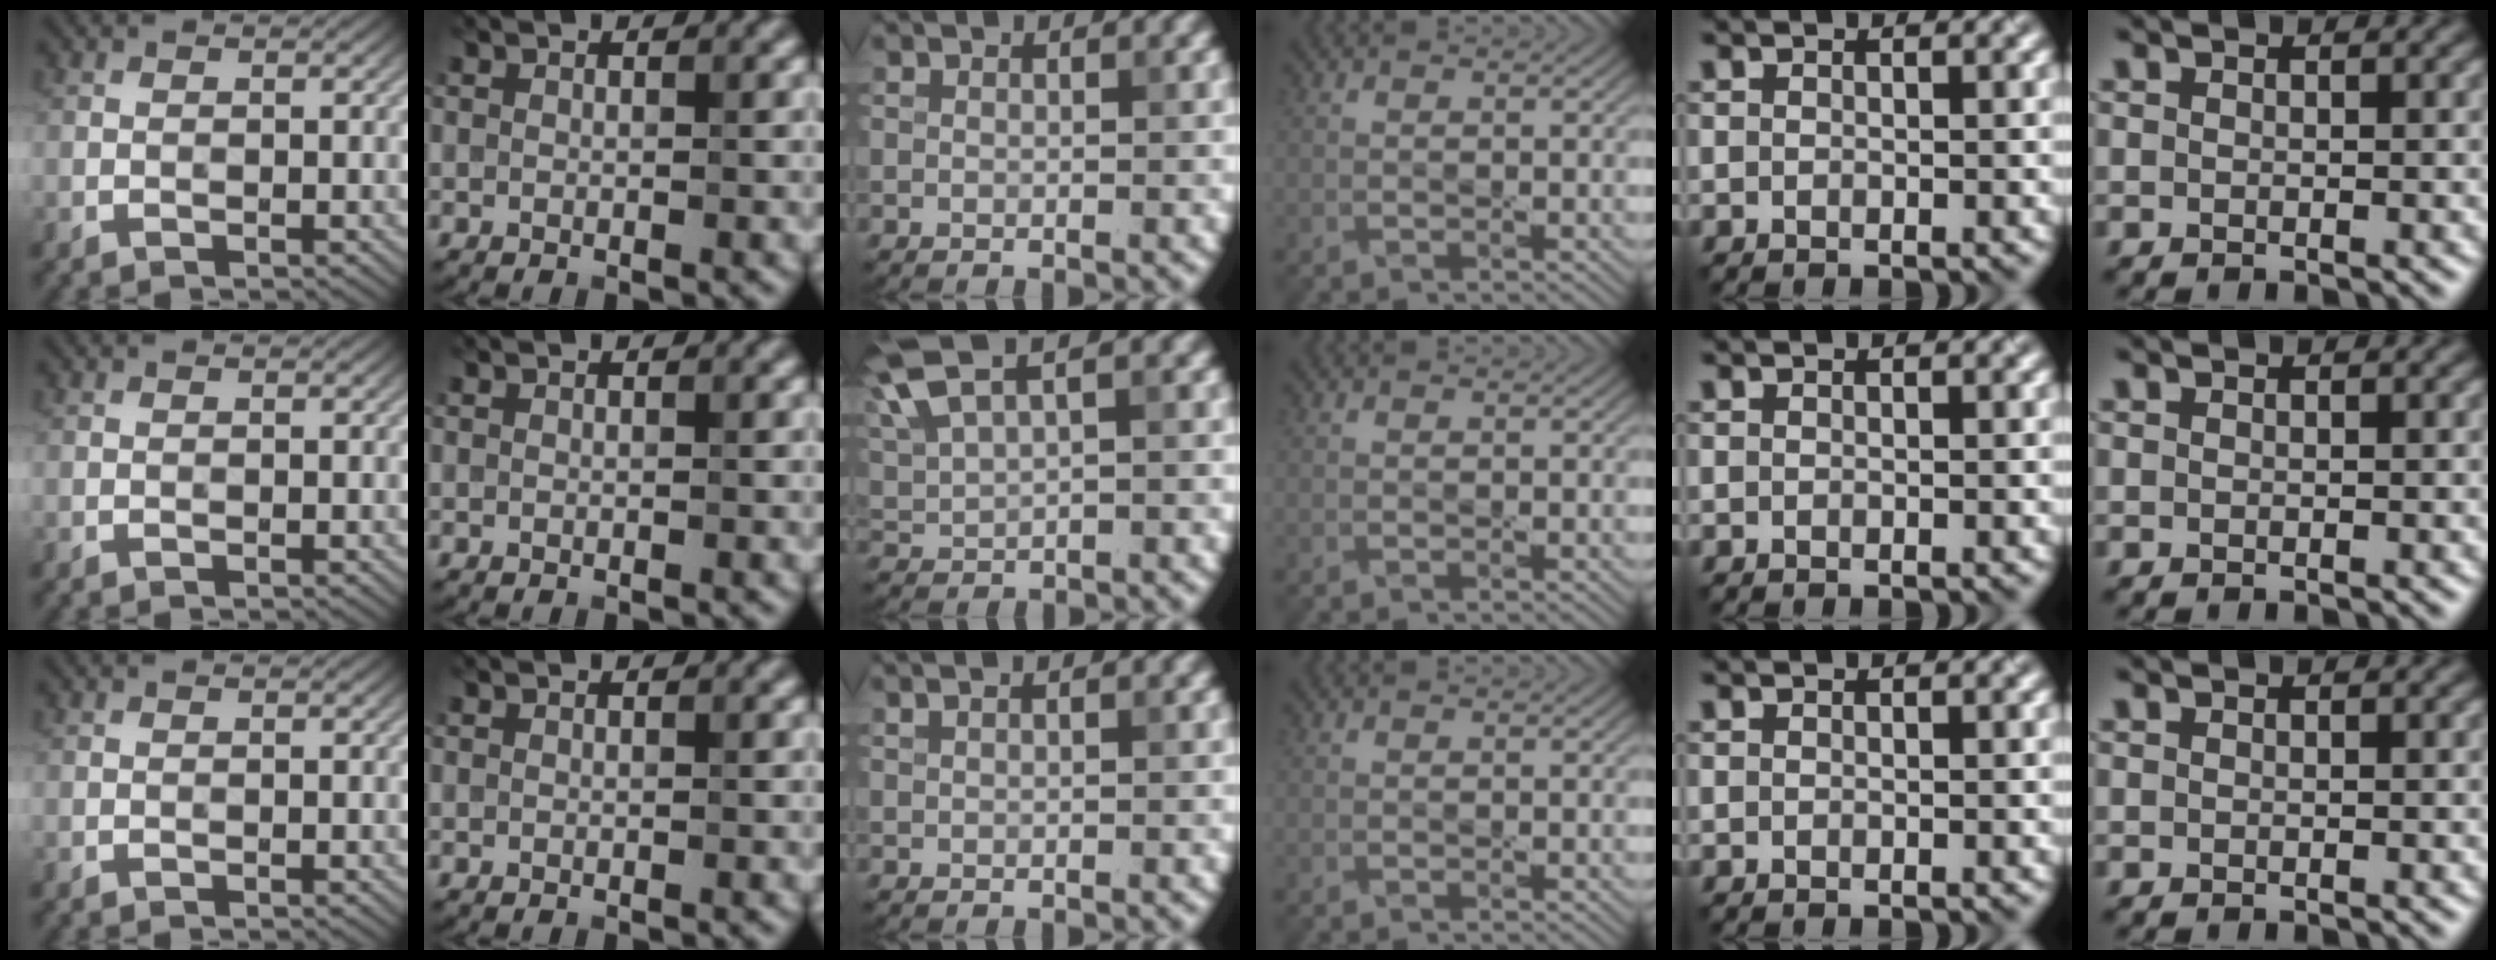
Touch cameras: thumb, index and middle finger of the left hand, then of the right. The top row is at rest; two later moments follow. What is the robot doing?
{"motion": "press", "object": "keyboard"}